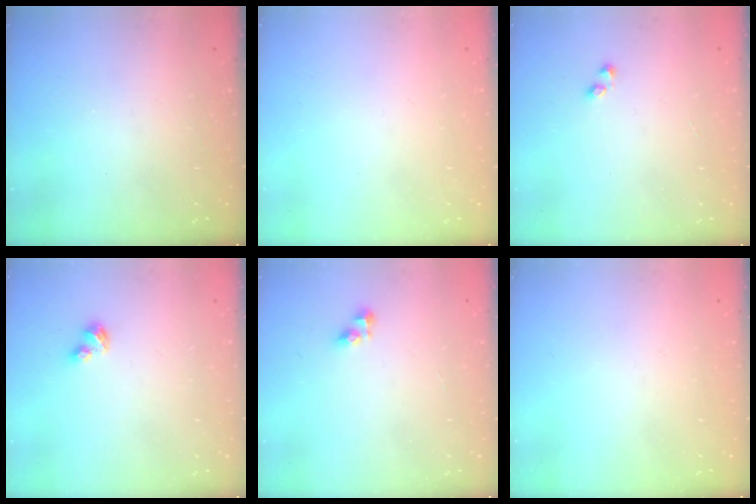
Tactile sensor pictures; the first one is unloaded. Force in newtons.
{"total": 0.0}
{"total": 0.9, "press": 0.8, "slide": 0.5}
{"total": 3.3, "press": 3.2, "slide": 0.5}
{"total": 5.0, "press": 4.9, "slide": 0.6}
{"total": 0.0}